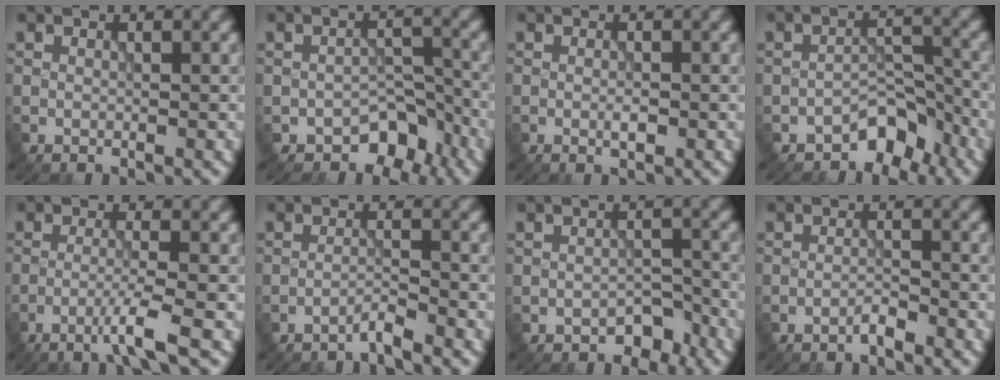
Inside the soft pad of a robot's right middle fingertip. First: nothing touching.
{"total": 4.0, "force": [-2.8, 2.4, 1.6], "torque": [-0.005, 0.002, -0.041]}
{"total": 1.0, "force": [-0.3, 0.3, 0.9], "torque": [-0.018, 0.000, -0.005]}
{"total": 4.0, "force": [-3.0, 2.1, 1.6], "torque": [-0.006, 0.010, -0.048]}
{"total": 2.8, "force": [-1.6, -0.2, 2.3], "torque": [-0.038, 0.006, -0.044]}
{"total": 1.4, "force": [-1.3, -0.1, 0.5], "torque": [-0.005, 0.007, -0.031]}
{"total": 2.4, "force": [-1.9, 1.3, 0.9], "torque": [-0.008, 0.004, -0.023]}
{"total": 1.2, "force": [-1.0, 0.1, 0.6], "torque": [-0.010, 0.004, -0.021]}